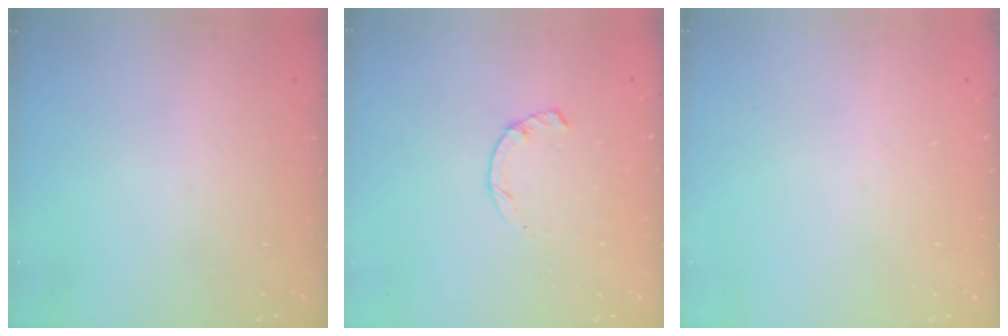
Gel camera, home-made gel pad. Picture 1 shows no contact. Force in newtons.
{"total": 1.9, "press": 1.9, "slide": 0.3}
{"total": 0.0}